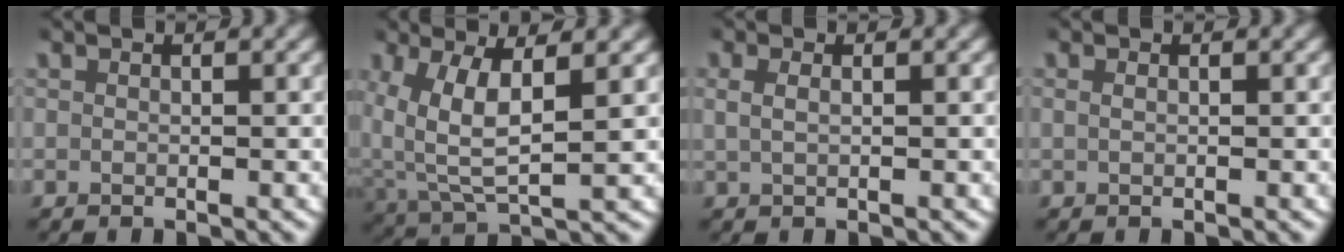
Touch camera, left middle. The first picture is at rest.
{"total": 6.2, "force": [1.4, 3.4, 5.0], "torque": [-0.108, -0.007, 0.033]}
{"total": 1.0, "force": [0.3, 0.4, 0.9], "torque": [-0.024, 0.000, 0.008]}
{"total": 0.0}